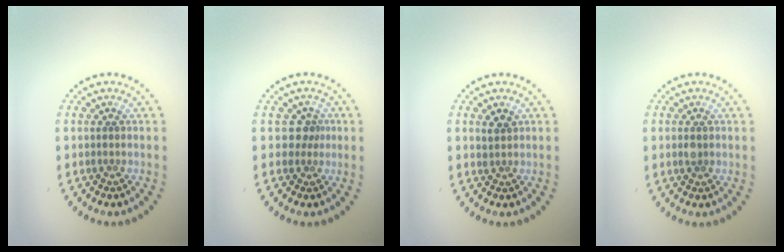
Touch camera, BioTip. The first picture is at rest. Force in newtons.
{"total": 1.7, "press": 1.2, "slide": 1.2}
{"total": 1.3, "press": 1.1, "slide": 0.6}
{"total": 0.9, "press": 0.9, "slide": 0.0}